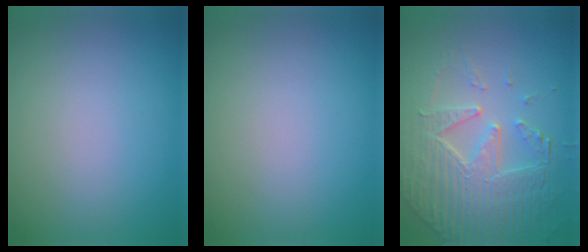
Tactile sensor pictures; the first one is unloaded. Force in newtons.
{"total": 0.0}
{"total": 7.9, "press": 5.6, "slide": 5.5}